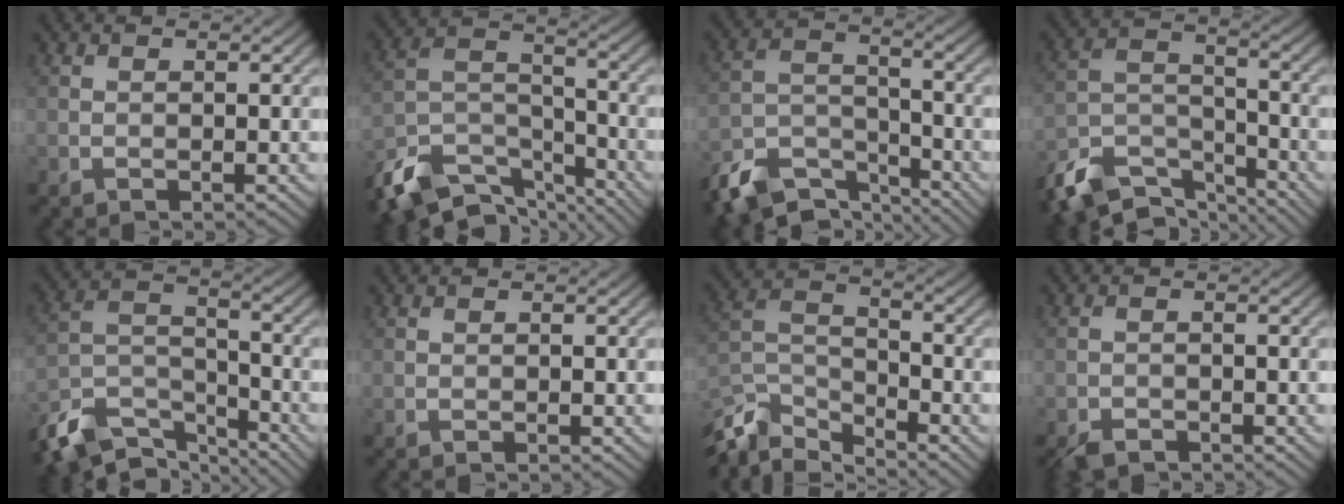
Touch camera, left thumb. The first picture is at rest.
{"total": 12.5, "force": [-10.0, 4.8, 5.8], "torque": [-0.138, -0.019, -0.186]}
{"total": 9.9, "force": [-7.8, 4.1, 4.4], "torque": [-0.095, -0.018, -0.153]}
{"total": 10.9, "force": [-8.6, 4.4, 5.1], "torque": [-0.112, -0.018, -0.169]}
{"total": 11.2, "force": [-8.9, 4.3, 5.3], "torque": [-0.120, -0.018, -0.173]}
{"total": 0.0}
{"total": 9.2, "force": [-7.8, 2.9, 3.9], "torque": [-0.091, -0.015, -0.162]}
{"total": 2.1, "force": [-1.8, 0.9, 0.8], "torque": [-0.014, -0.004, -0.038]}